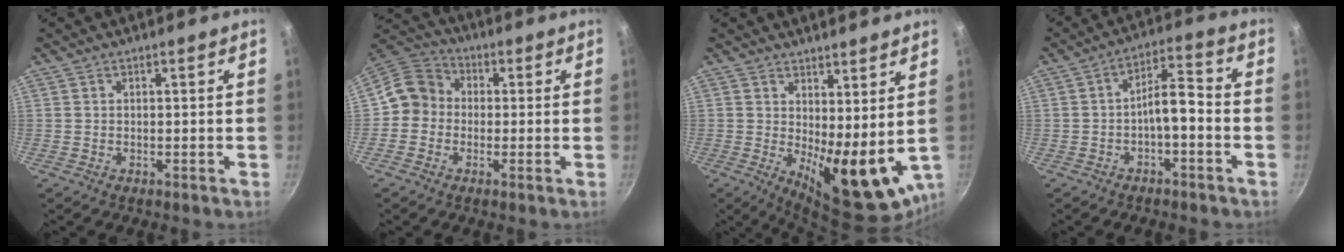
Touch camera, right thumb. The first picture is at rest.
{"total": 8.3, "force": [-0.5, 7.5, 3.4], "torque": [-0.035, 0.027, -0.035]}
{"total": 13.1, "force": [2.1, 5.1, 11.9], "torque": [-0.148, -0.036, 0.045]}
{"total": 6.5, "force": [-2.2, 2.2, 5.6], "torque": [-0.094, 0.044, -0.036]}